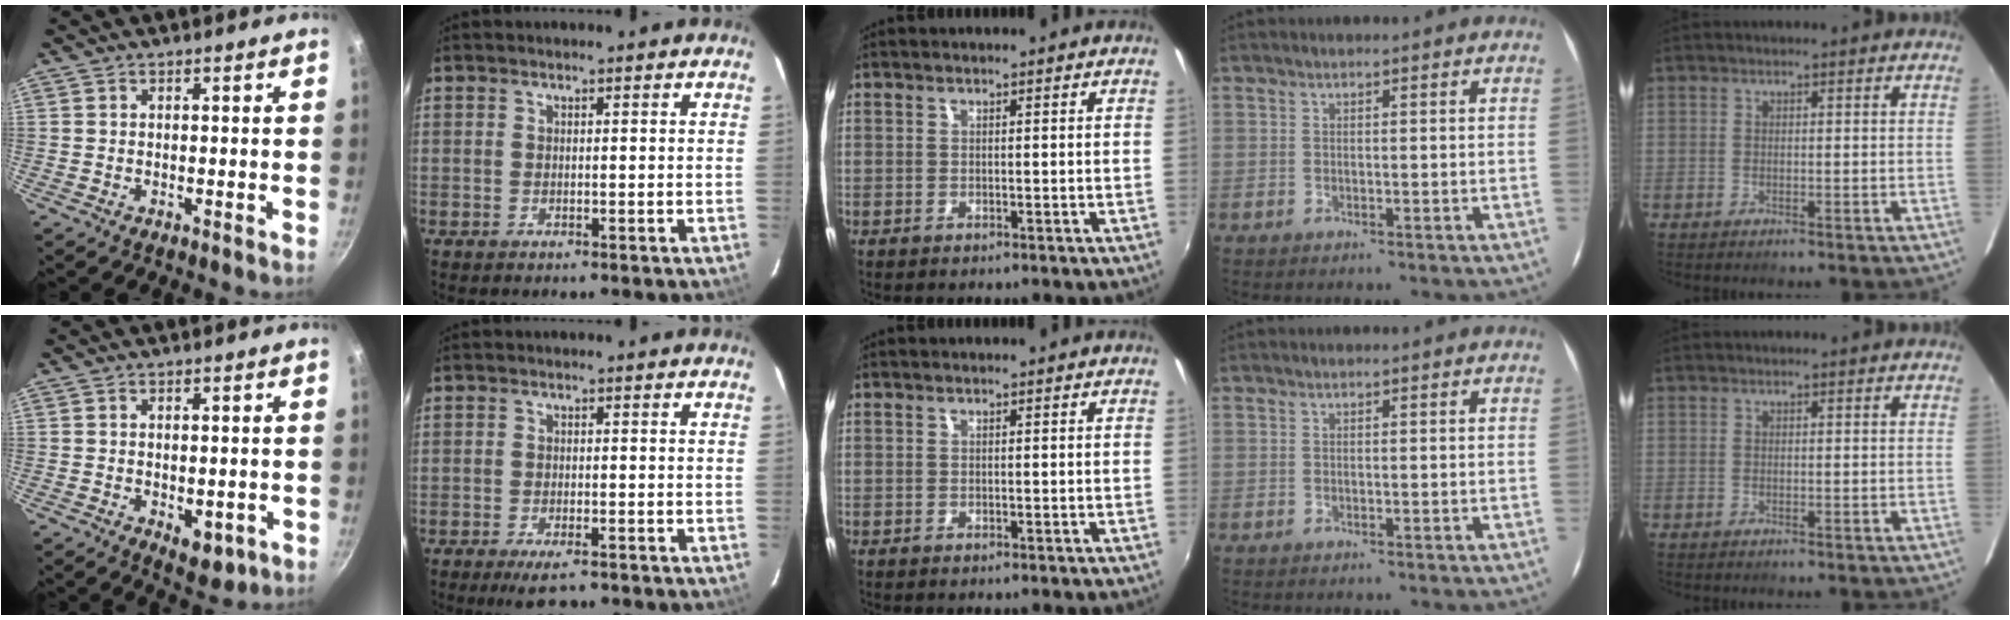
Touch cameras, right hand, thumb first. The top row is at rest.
{"thumb": {"total": 5.6, "force": [-1.5, 3.2, 4.4], "torque": [-0.046, -0.003, -0.012]}, "index": {"total": 4.8, "force": [-3.7, 1.2, 2.7], "torque": [-0.062, -0.010, -0.061]}}